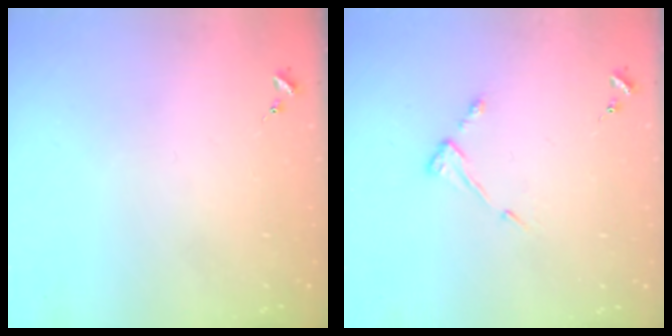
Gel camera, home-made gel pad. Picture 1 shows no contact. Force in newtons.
{"total": 5.2, "press": 5.1, "slide": 0.6}